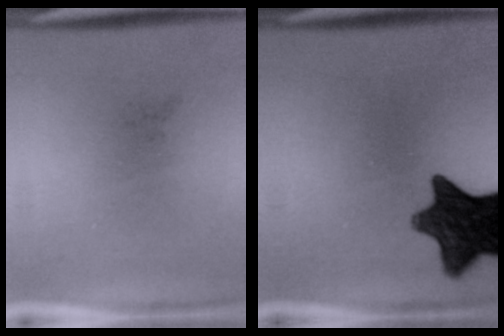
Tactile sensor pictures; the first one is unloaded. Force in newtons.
{"total": 11.9}